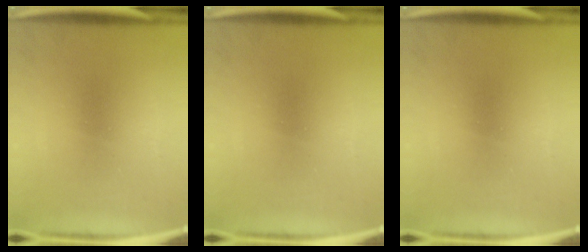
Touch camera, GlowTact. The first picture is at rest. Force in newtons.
{"total": 0.0}
{"total": 0.0}